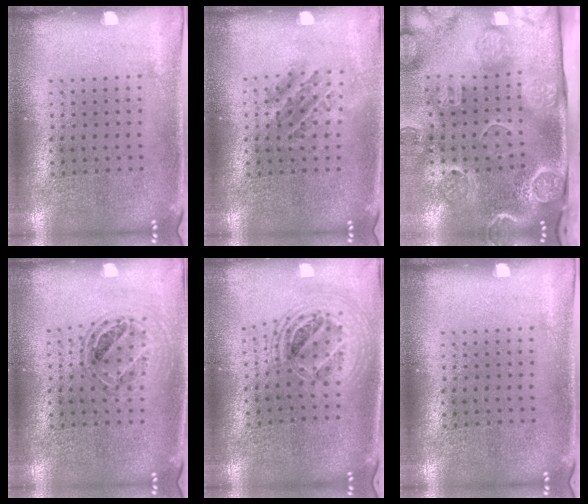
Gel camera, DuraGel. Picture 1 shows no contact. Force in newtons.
{"total": 1.1, "press": 1.0, "slide": 0.5}
{"total": 4.6, "press": 3.5, "slide": 2.9}
{"total": 0.8, "press": 0.8, "slide": 0.1}
{"total": 2.1, "press": 1.7, "slide": 1.2}
{"total": 0.0}